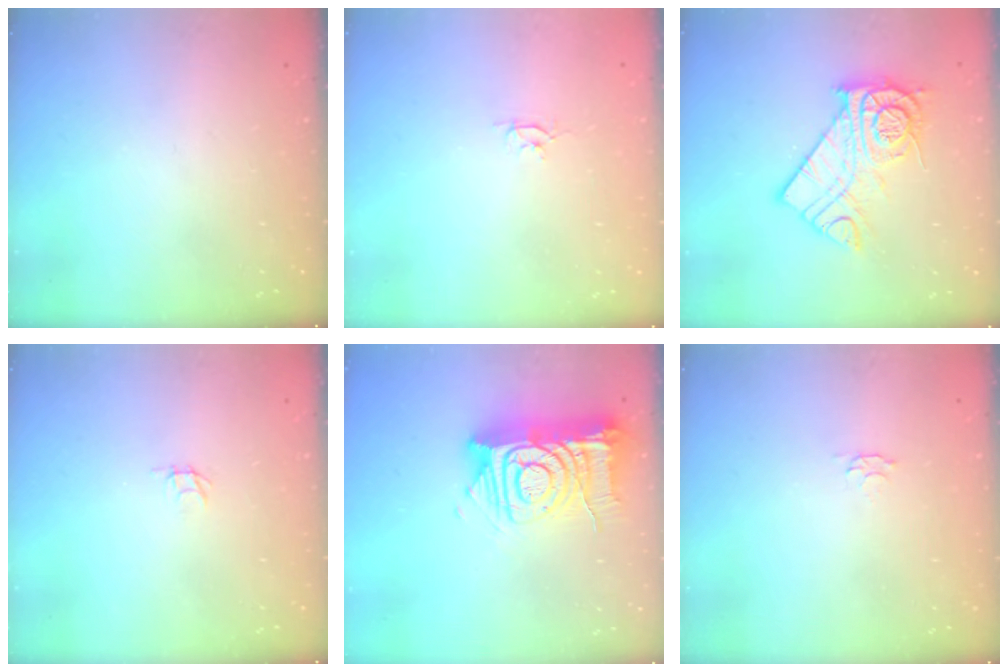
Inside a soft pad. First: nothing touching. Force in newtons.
{"total": 2.6, "press": 2.6, "slide": 0.3}
{"total": 14.0, "press": 13.9, "slide": 1.4}
{"total": 1.8, "press": 1.8, "slide": 0.1}
{"total": 17.1, "press": 17.0, "slide": 1.9}
{"total": 2.8, "press": 2.7, "slide": 0.5}